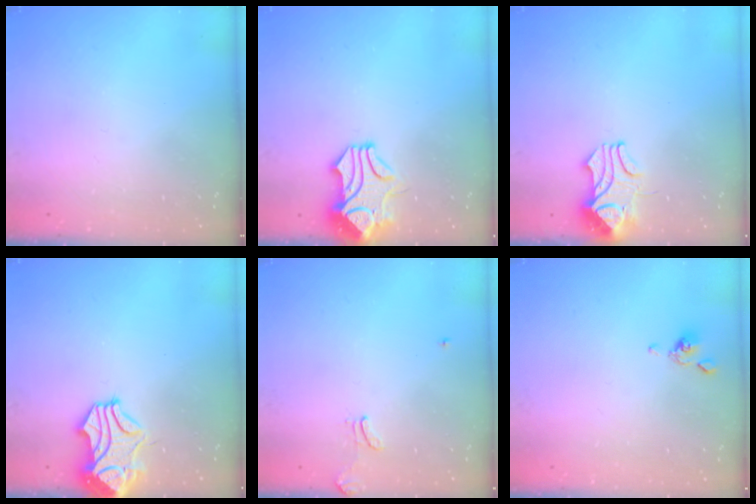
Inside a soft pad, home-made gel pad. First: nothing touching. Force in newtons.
{"total": 1.3, "press": 0.7, "slide": 1.1}
{"total": 2.1, "press": 1.9, "slide": 0.9}
{"total": 1.8, "press": 0.9, "slide": 1.5}
{"total": 0.0}
{"total": 2.3, "press": 2.2, "slide": 0.5}